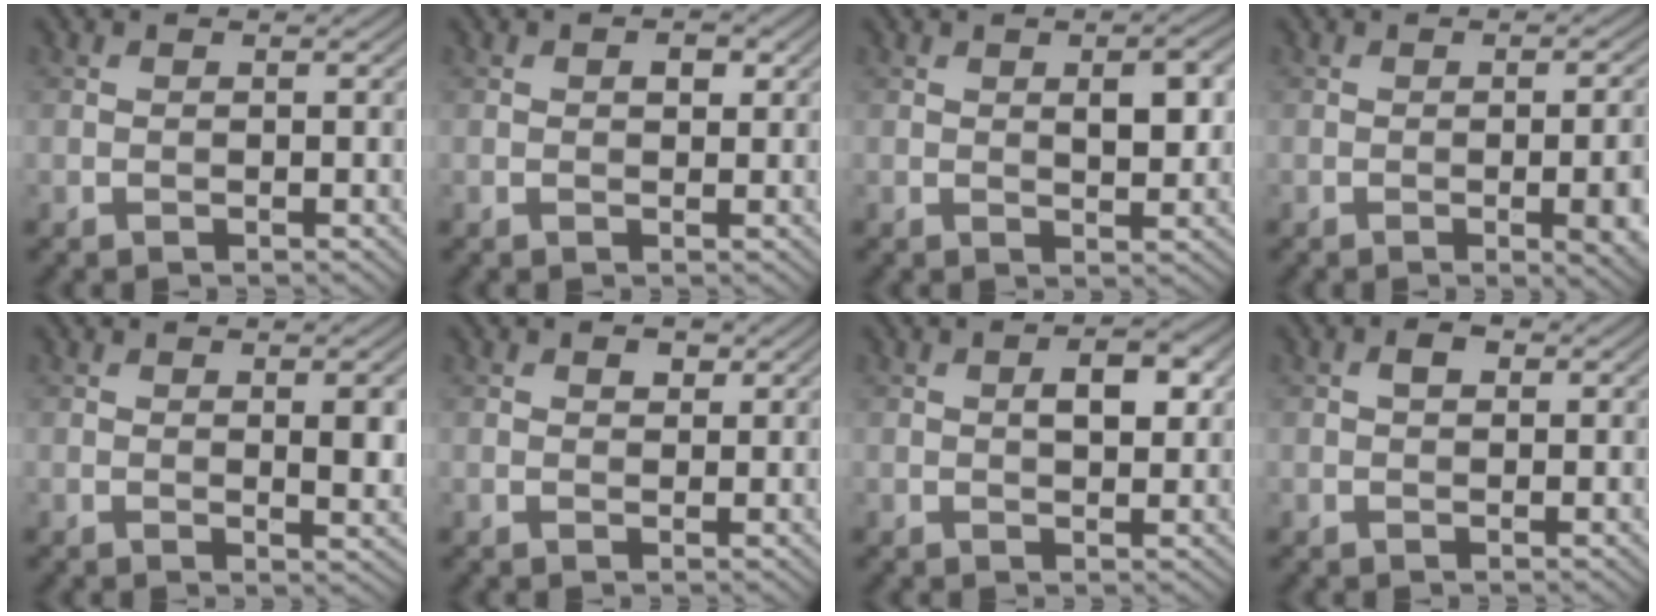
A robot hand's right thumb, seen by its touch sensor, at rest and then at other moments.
{"total": 1.5, "force": [0.4, 0.9, 1.1], "torque": [-0.013, -0.001, 0.005]}
{"total": 4.3, "force": [1.0, 1.8, 3.7], "torque": [-0.060, 0.001, 0.017]}
{"total": 6.5, "force": [-1.5, 1.8, 6.1], "torque": [-0.079, -0.005, -0.010]}
{"total": 3.6, "force": [0.6, 1.1, 3.4], "torque": [-0.056, -0.002, 0.015]}
{"total": 1.4, "force": [0.8, 0.9, 0.8], "torque": [-0.010, 0.000, 0.012]}
{"total": 4.0, "force": [0.9, 1.9, 3.4], "torque": [-0.055, 0.001, 0.013]}
{"total": 1.6, "force": [0.4, 1.0, 1.2], "torque": [-0.019, 0.003, 0.004]}